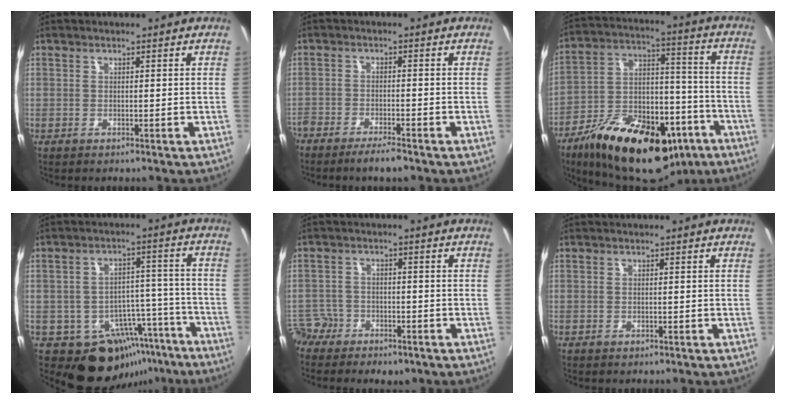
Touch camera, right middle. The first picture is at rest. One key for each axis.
{"total": 6.3, "fx": -5.2, "fy": 1.6, "fz": 3.2, "tx": -0.089, "ty": -0.012, "tz": -0.094}
{"total": 27.2, "fx": -17.0, "fy": 13.0, "fz": 16.9, "tx": -0.296, "ty": 0.002, "tz": -0.249}
{"total": 14.1, "fx": -9.8, "fy": 9.0, "fz": 4.6, "tx": -0.071, "ty": 0.040, "tz": -0.110}
{"total": 7.5, "fx": -5.0, "fy": 5.4, "fz": 1.3, "tx": -0.046, "ty": 0.010, "tz": -0.089}
{"total": 0.5, "fx": -0.4, "fy": 0.3, "fz": 0.1, "tx": -0.004, "ty": -0.004, "tz": -0.007}